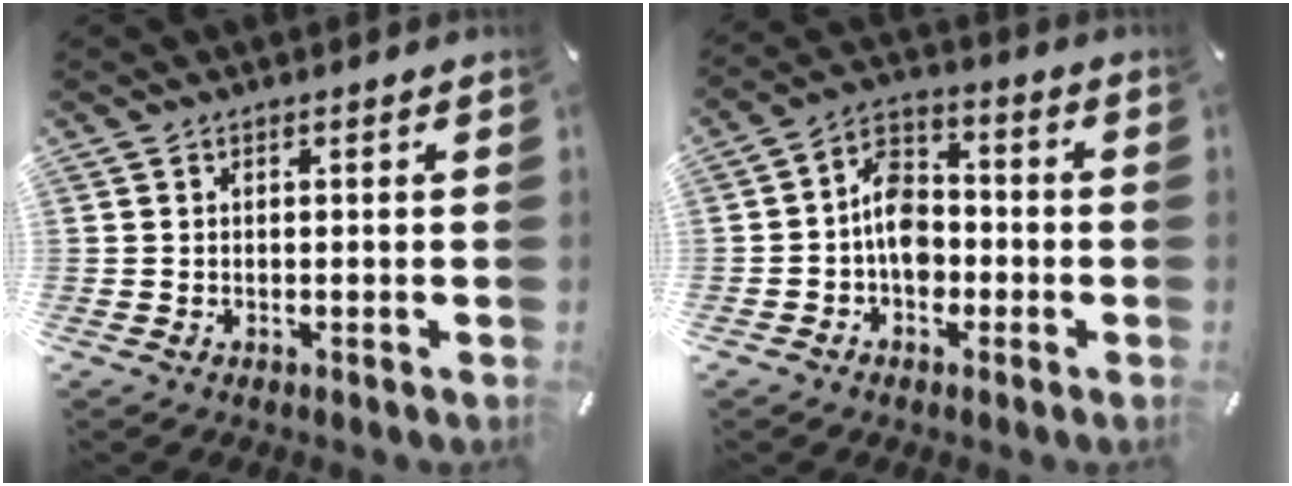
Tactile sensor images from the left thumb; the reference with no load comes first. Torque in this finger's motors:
{"motor_torque": [0.99, 1.26, 0.76, 0.17, 0.11]}